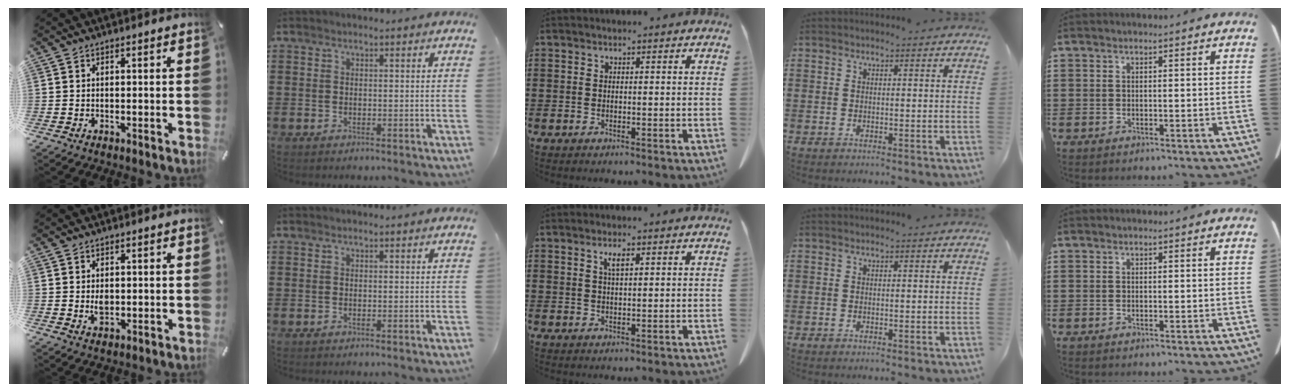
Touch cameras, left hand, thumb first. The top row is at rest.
{"thumb": {"total": 2.7, "force": [0.1, 1.9, 1.9], "torque": [-0.037, -0.003, -0.003]}, "middle": {"total": 2.1, "force": [1.0, 0.5, 1.8], "torque": [-0.038, 0.001, 0.017]}}